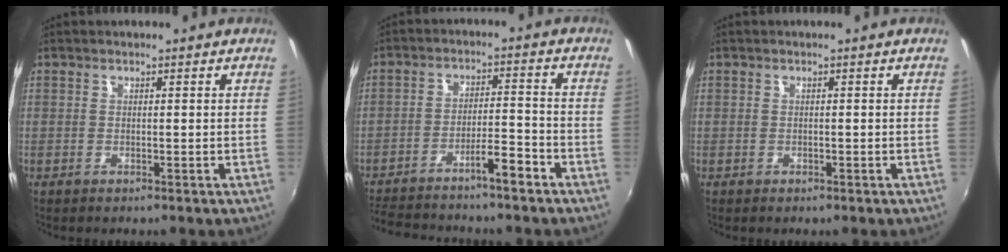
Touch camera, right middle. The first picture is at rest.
{"total": 8.6, "force": [-7.3, 0.8, 4.5], "torque": [-0.088, 0.023, -0.122]}
{"total": 0.6, "force": [-0.3, 0.4, 0.2], "torque": [-0.002, -0.001, -0.004]}